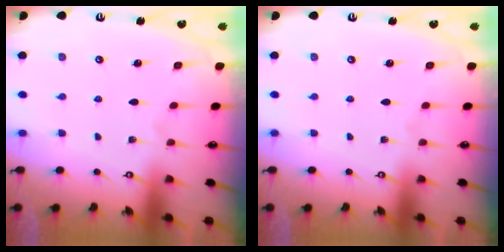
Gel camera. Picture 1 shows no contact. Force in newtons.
{"total": 0.0}